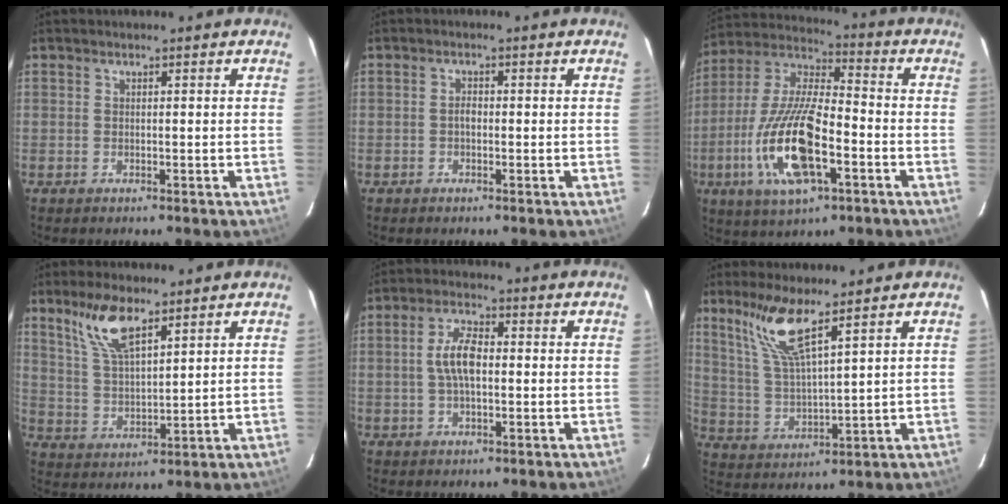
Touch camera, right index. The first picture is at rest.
{"total": 1.3, "force": [-0.3, 0.8, 1.0], "torque": [-0.016, 0.006, -0.007]}
{"total": 18.9, "force": [-6.3, 6.7, 16.5], "torque": [-0.346, -0.015, -0.122]}
{"total": 9.1, "force": [6.1, 2.9, 6.1], "torque": [-0.120, 0.006, 0.130]}
{"total": 6.3, "force": [0.0, 2.8, 5.7], "torque": [-0.111, 0.011, 0.001]}
{"total": 9.8, "force": [6.8, 1.0, 7.0], "torque": [-0.139, 0.003, 0.146]}